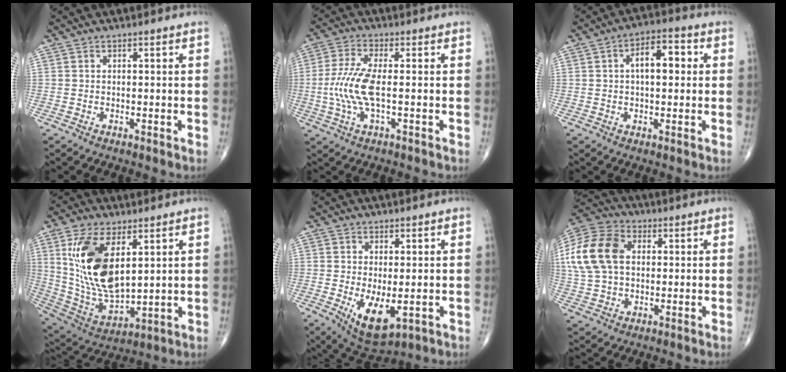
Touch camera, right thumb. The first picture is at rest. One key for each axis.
{"total": 8.4, "fx": -0.8, "fy": 2.5, "fz": 8.0, "tx": -0.196, "ty": 0.005, "tz": -0.019}
{"total": 7.7, "fx": 1.3, "fy": 3.9, "fz": 6.6, "tx": -0.089, "ty": 0.018, "tz": 0.014}
{"total": 17.8, "fx": 5.6, "fy": 8.6, "fz": 14.6, "tx": -0.275, "ty": -0.027, "tz": 0.123}
{"total": 8.2, "fx": -1.7, "fy": 3.7, "fz": 7.1, "tx": -0.112, "ty": -0.022, "tz": -0.013}
{"total": 15.7, "fx": 2.8, "fy": 10.6, "fz": 11.2, "tx": -0.229, "ty": 0.017, "tz": 0.047}